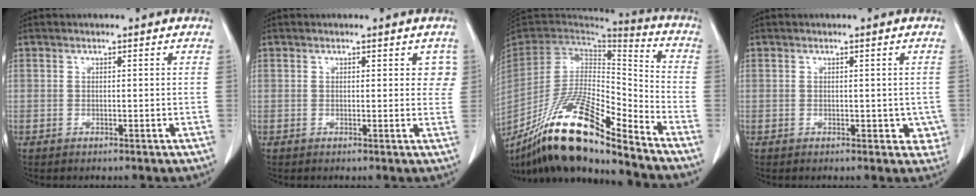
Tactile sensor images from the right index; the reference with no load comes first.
{"total": 2.3, "force": [1.0, 1.4, 1.4], "torque": [0.001, 0.002, 0.007]}
{"total": 20.6, "force": [-15.5, 2.5, 13.3], "torque": [-0.263, -0.013, -0.287]}
{"total": 2.9, "force": [-0.4, 2.0, 2.0], "torque": [-0.001, 0.005, -0.003]}